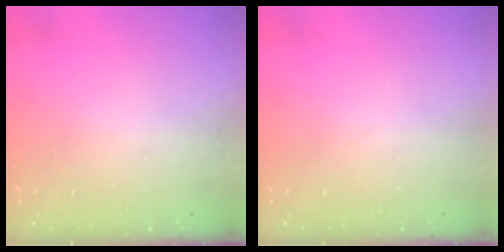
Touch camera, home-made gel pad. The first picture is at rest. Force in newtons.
{"total": 0.0}